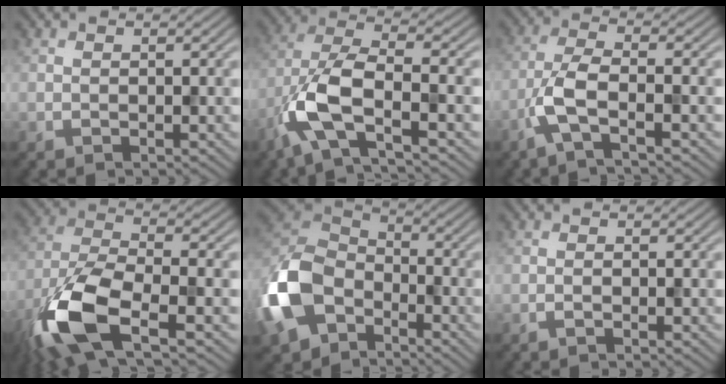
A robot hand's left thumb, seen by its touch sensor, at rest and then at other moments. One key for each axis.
{"total": 9.8, "fx": -4.4, "fy": 3.5, "fz": 8.1, "tx": -0.173, "ty": 0.002, "tz": -0.099}
{"total": 5.2, "fx": -2.4, "fy": 1.1, "fz": 4.4, "tx": -0.096, "ty": 0.003, "tz": -0.064}
{"total": 13.0, "fx": -6.2, "fy": 5.2, "fz": 10.2, "tx": -0.232, "ty": -0.030, "tz": -0.135}
{"total": 14.7, "fx": -6.3, "fy": 9.9, "fz": 8.9, "tx": -0.240, "ty": -0.031, "tz": -0.134}
{"total": 0.6, "fx": -0.3, "fy": 0.0, "fz": 0.5, "tx": -0.011, "ty": 0.000, "tz": -0.007}